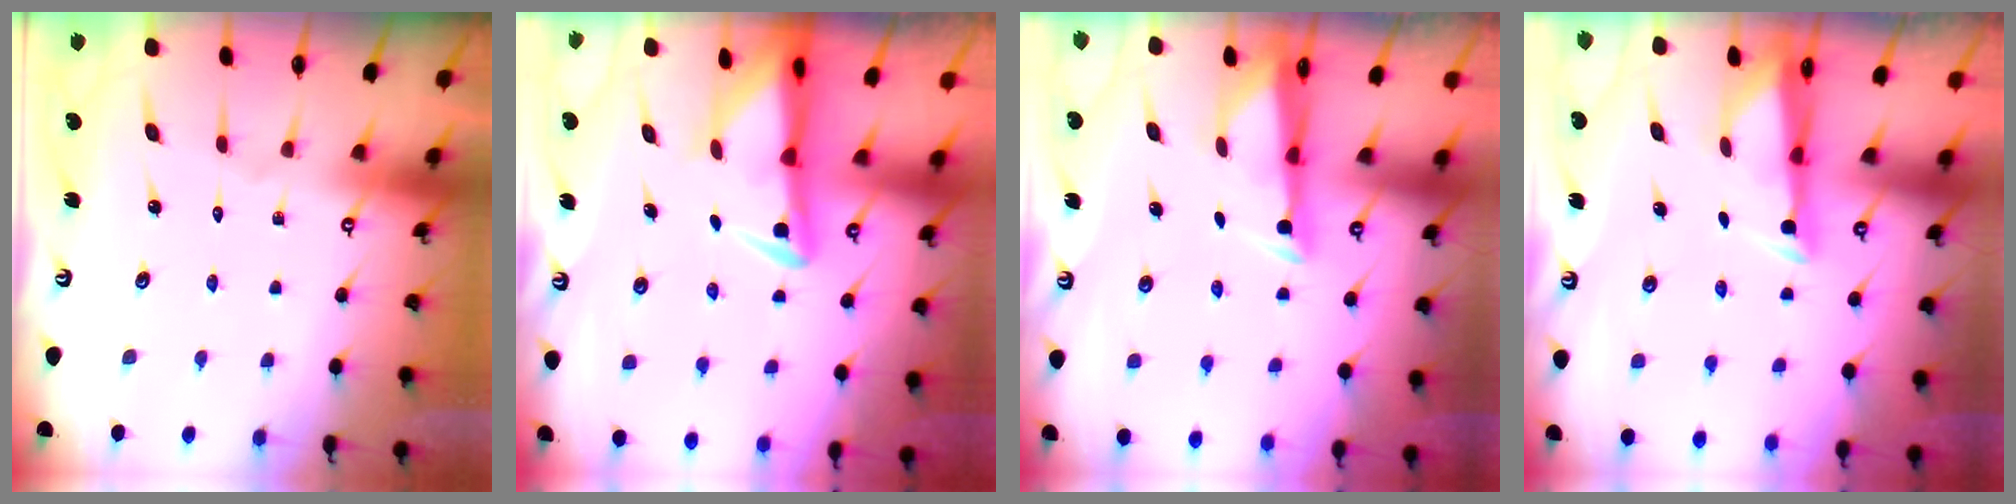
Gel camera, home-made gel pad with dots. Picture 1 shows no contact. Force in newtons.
{"total": 4.3, "press": 4.2, "slide": 1.0}
{"total": 2.9, "press": 2.8, "slide": 0.8}
{"total": 2.9, "press": 2.8, "slide": 0.8}